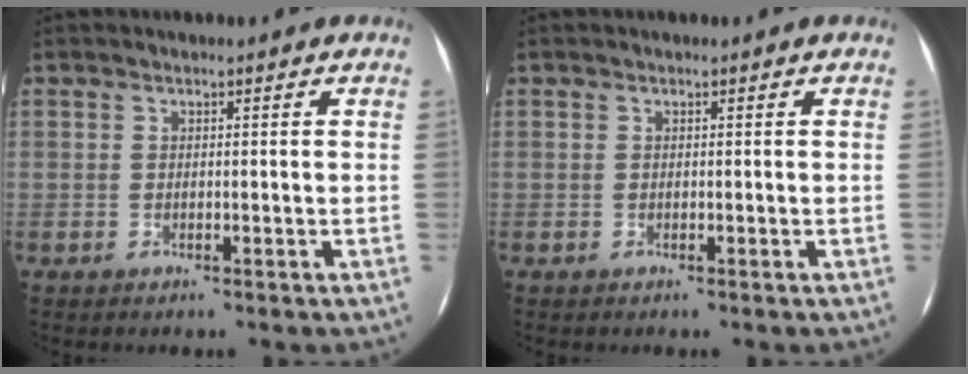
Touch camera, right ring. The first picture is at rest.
{"total": 0.0}